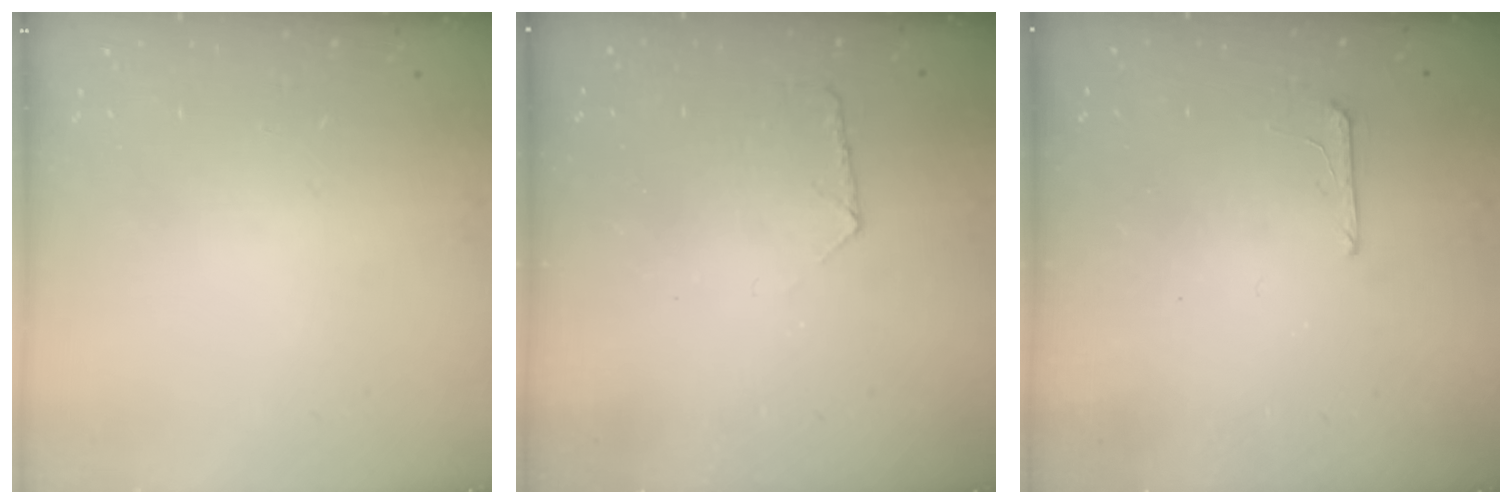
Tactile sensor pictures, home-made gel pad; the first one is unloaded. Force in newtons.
{"total": 5.5, "press": 5.4, "slide": 0.5}
{"total": 5.1, "press": 5.1, "slide": 0.4}